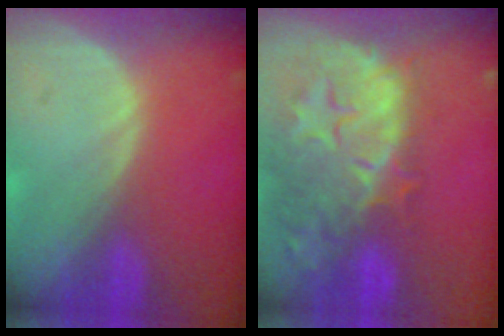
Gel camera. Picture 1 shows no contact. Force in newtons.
{"total": 14.8, "press": 11.9, "slide": 8.8}